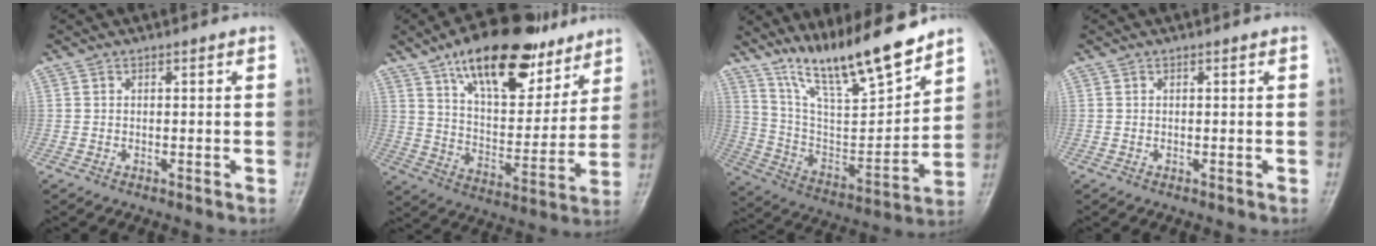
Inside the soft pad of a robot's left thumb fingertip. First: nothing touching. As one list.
[{"total": 22.4, "force": [14.2, 10.0, 14.2], "torque": [-0.177, -0.052, 0.234]}, {"total": 18.8, "force": [14.8, 3.6, 11.0], "torque": [-0.156, -0.085, 0.271]}, {"total": 0.0}]